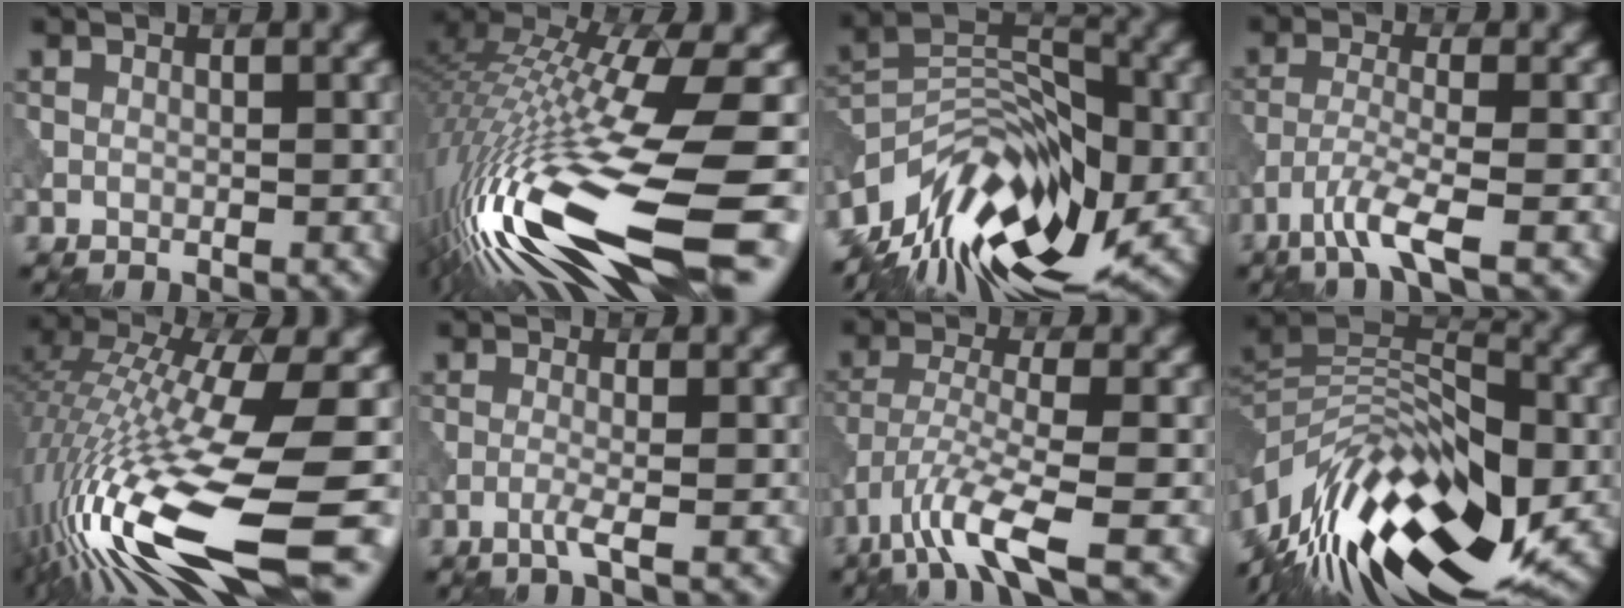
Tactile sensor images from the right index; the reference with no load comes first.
{"total": 17.8, "force": [-4.7, 4.6, 16.6], "torque": [-0.337, -0.014, -0.073]}
{"total": 12.3, "force": [-6.8, 6.7, 7.8], "torque": [-0.135, 0.022, -0.132]}
{"total": 4.3, "force": [-2.7, 0.4, 3.2], "torque": [-0.066, -0.003, -0.067]}
{"total": 16.2, "force": [-4.4, 4.2, 15.0], "torque": [-0.300, -0.001, -0.074]}
{"total": 1.8, "force": [-0.7, 0.3, 1.6], "torque": [-0.027, 0.004, -0.024]}
{"total": 6.7, "force": [-4.2, 1.3, 5.1], "torque": [-0.098, -0.005, -0.090]}
{"total": 15.5, "force": [-6.3, 6.7, 12.5], "torque": [-0.228, 0.022, -0.132]}